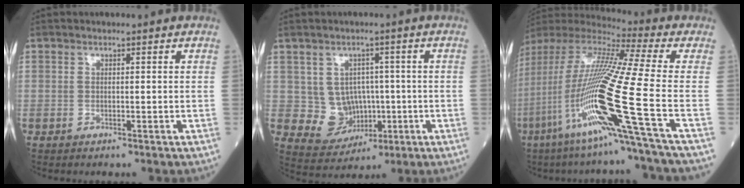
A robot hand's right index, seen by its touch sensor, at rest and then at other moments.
{"total": 6.2, "force": [0.1, 5.6, 2.7], "torque": [-0.044, 0.012, 0.019]}
{"total": 24.2, "force": [-8.5, -1.7, 22.6], "torque": [-0.456, -0.037, -0.172]}